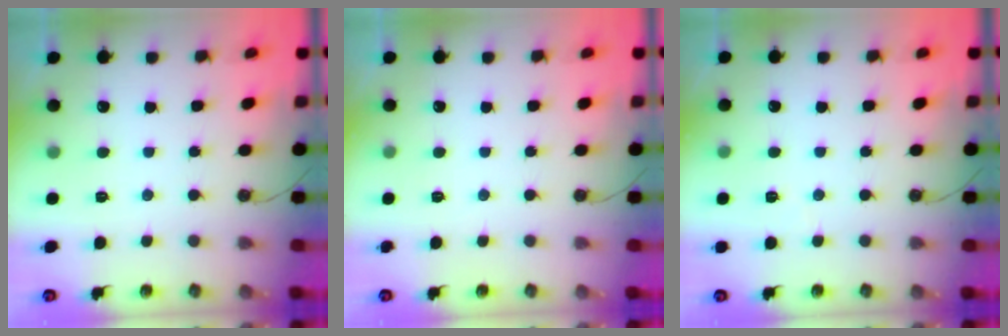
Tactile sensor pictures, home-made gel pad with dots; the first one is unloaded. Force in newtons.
{"total": 0.0}
{"total": 3.3, "press": 2.5, "slide": 2.2}